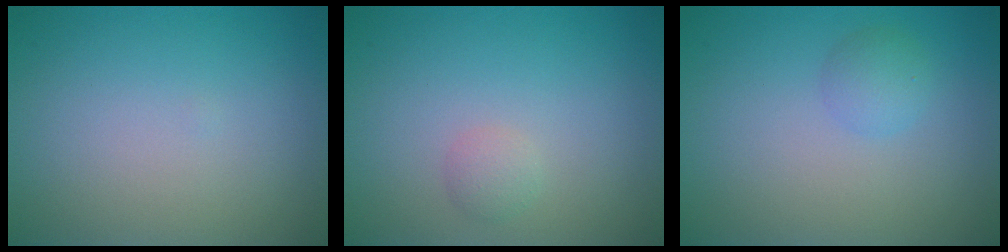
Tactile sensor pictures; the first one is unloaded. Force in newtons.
{"total": 1.1, "press": 1.1, "slide": 0.1}
{"total": 1.6, "press": 1.5, "slide": 0.1}